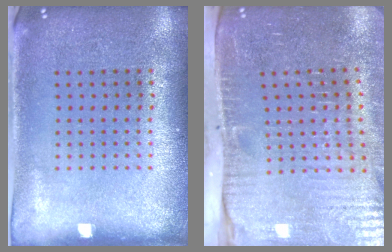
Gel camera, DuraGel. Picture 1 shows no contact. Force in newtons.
{"total": 4.8, "press": 4.1, "slide": 2.4}